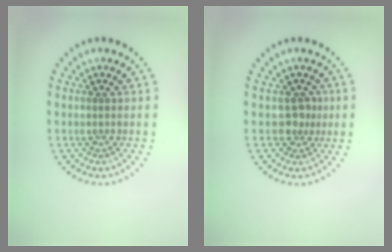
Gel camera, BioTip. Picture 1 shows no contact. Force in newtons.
{"total": 1.7, "press": 1.4, "slide": 1.1}